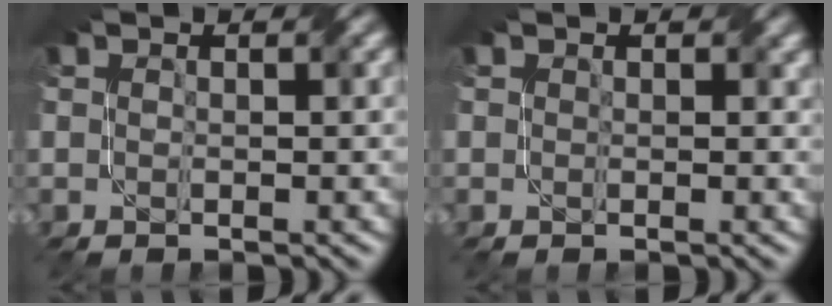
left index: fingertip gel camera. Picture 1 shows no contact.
{"total": 1.0, "force": [0.5, 0.7, 0.6], "torque": [-0.006, 0.000, 0.008]}